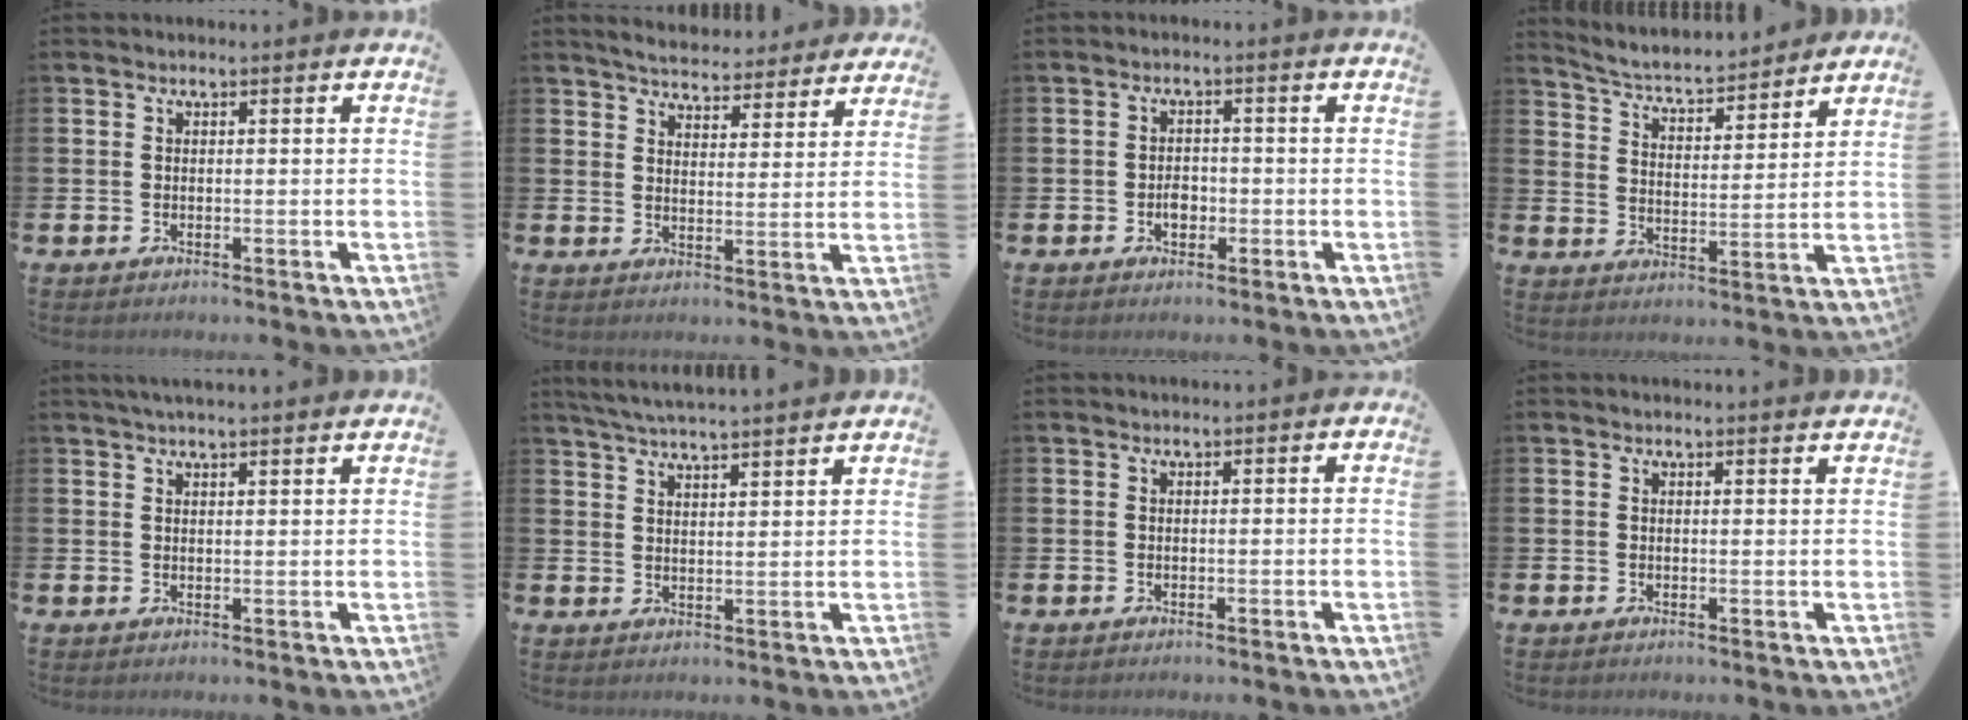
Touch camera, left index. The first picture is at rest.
{"total": 5.1, "force": [5.0, 0.8, 0.4], "torque": [-0.023, -0.036, 0.088]}
{"total": 2.3, "force": [-0.6, 1.7, 1.5], "torque": [-0.018, 0.000, -0.015]}
{"total": 5.3, "force": [5.1, 0.7, 1.1], "torque": [-0.050, -0.043, 0.084]}
{"total": 2.3, "force": [2.2, 0.0, 0.9], "torque": [-0.015, -0.003, 0.038]}
{"total": 4.7, "force": [4.6, -0.4, 0.9], "torque": [-0.033, -0.021, 0.084]}
{"total": 0.0}
{"total": 0.7, "force": [0.7, -0.1, 0.2], "torque": [0.010, -0.007, 0.011]}